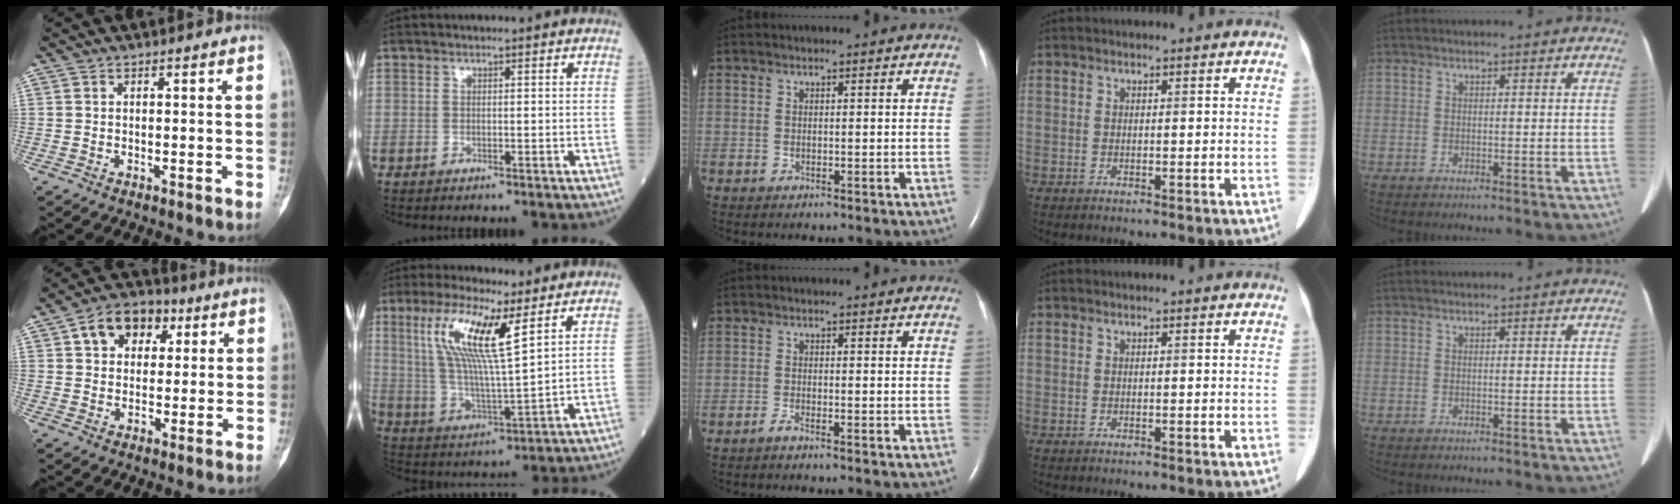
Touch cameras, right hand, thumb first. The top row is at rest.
{"thumb": {"total": 10.9, "force": [4.0, 8.1, 6.1], "torque": [-0.060, 0.003, 0.059]}, "index": {"total": 12.8, "force": [5.9, 1.2, 11.3], "torque": [-0.237, 0.002, 0.115]}, "middle": {"total": 0.9, "force": [-0.8, -0.1, 0.4], "torque": [-0.012, -0.001, -0.015]}}